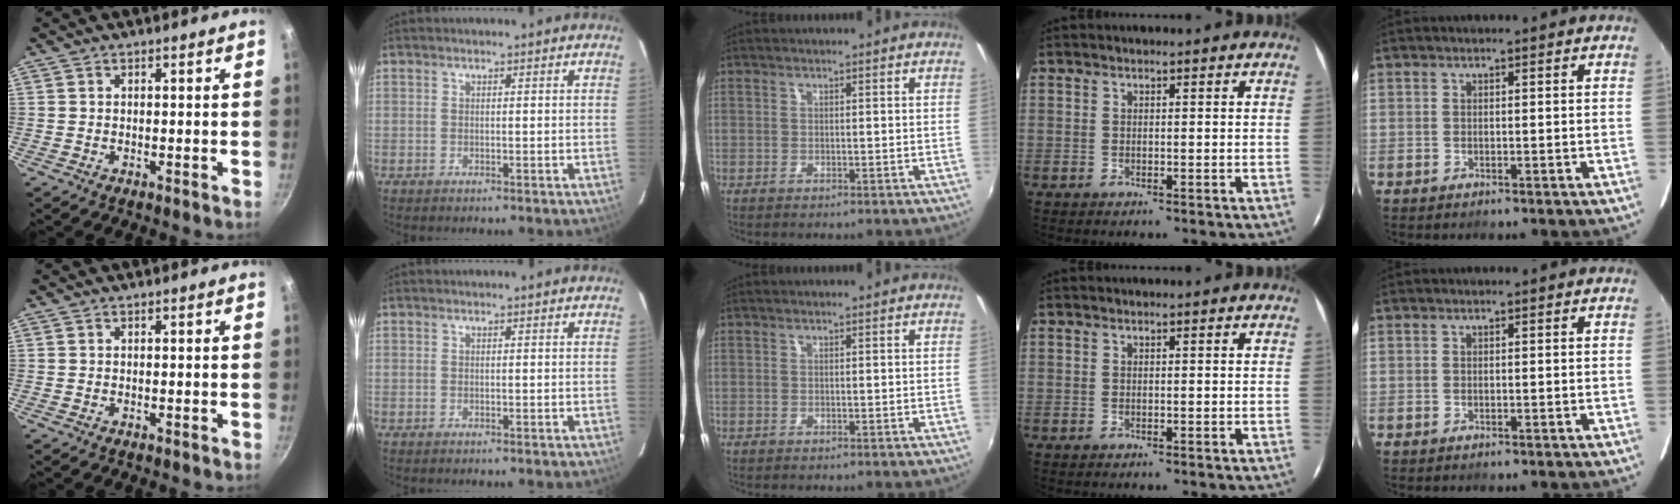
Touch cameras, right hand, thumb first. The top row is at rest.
{}